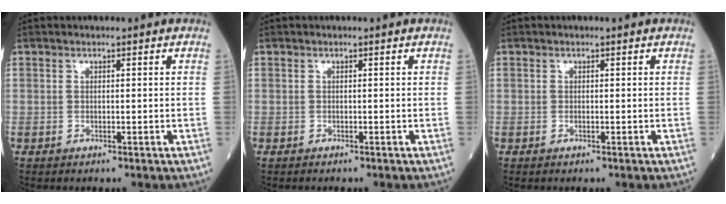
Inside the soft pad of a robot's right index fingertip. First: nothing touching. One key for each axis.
{"total": 0.0}
{"total": 0.0}